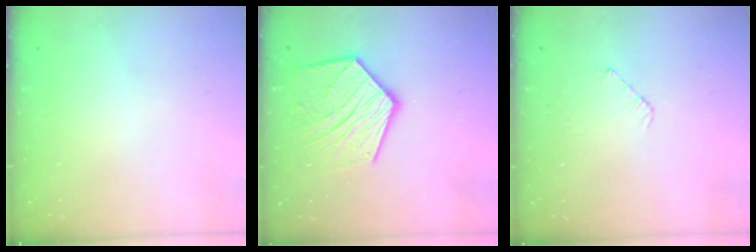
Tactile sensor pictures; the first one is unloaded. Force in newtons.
{"total": 17.9, "press": 17.8, "slide": 1.3}
{"total": 3.3, "press": 3.3, "slide": 0.2}